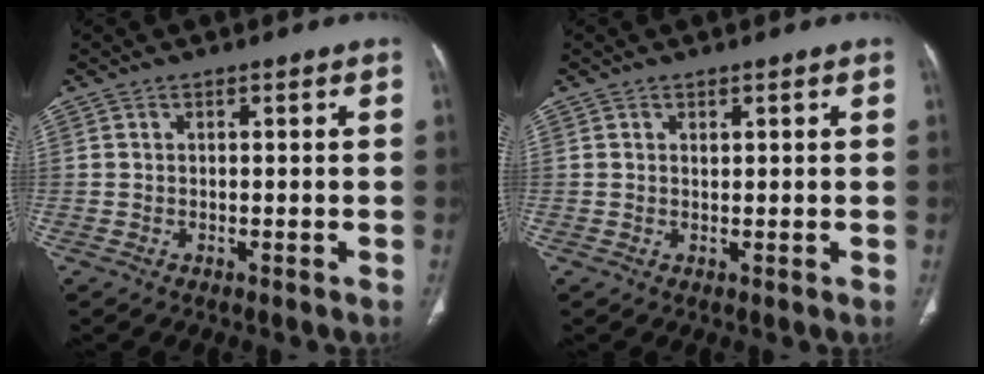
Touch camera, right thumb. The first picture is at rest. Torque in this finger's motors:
{"motor_torque": [0.00, 0.29, 0.39, 0.28, 0.00]}